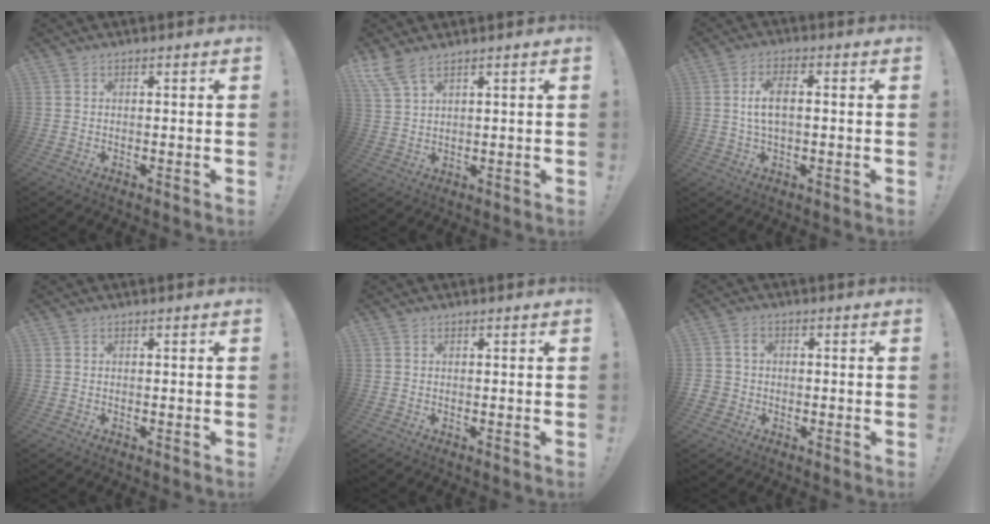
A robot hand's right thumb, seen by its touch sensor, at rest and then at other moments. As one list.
[{"total": 5.8, "force": [4.6, 1.5, 3.3], "torque": [-0.073, -0.016, 0.088]}, {"total": 6.7, "force": [0.6, 3.1, 5.9], "torque": [-0.100, 0.004, 0.009]}, {"total": 0.0}, {"total": 0.0}, {"total": 3.6, "force": [-0.2, 3.2, 1.7], "torque": [-0.033, 0.011, -0.002]}]